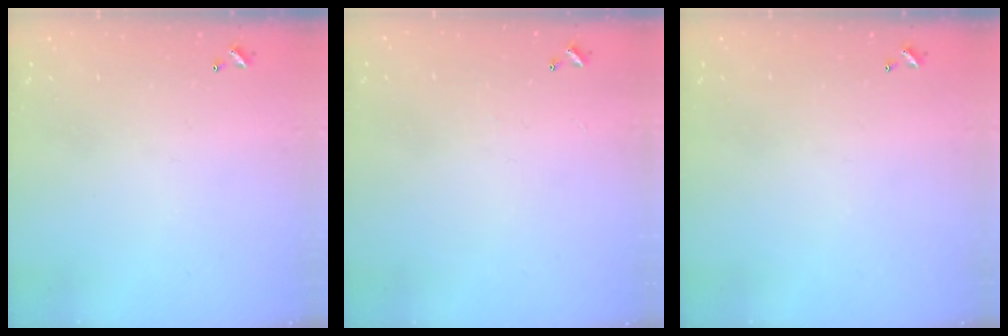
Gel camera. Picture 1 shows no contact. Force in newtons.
{"total": 0.6, "press": 0.2, "slide": 0.6}
{"total": 0.0}